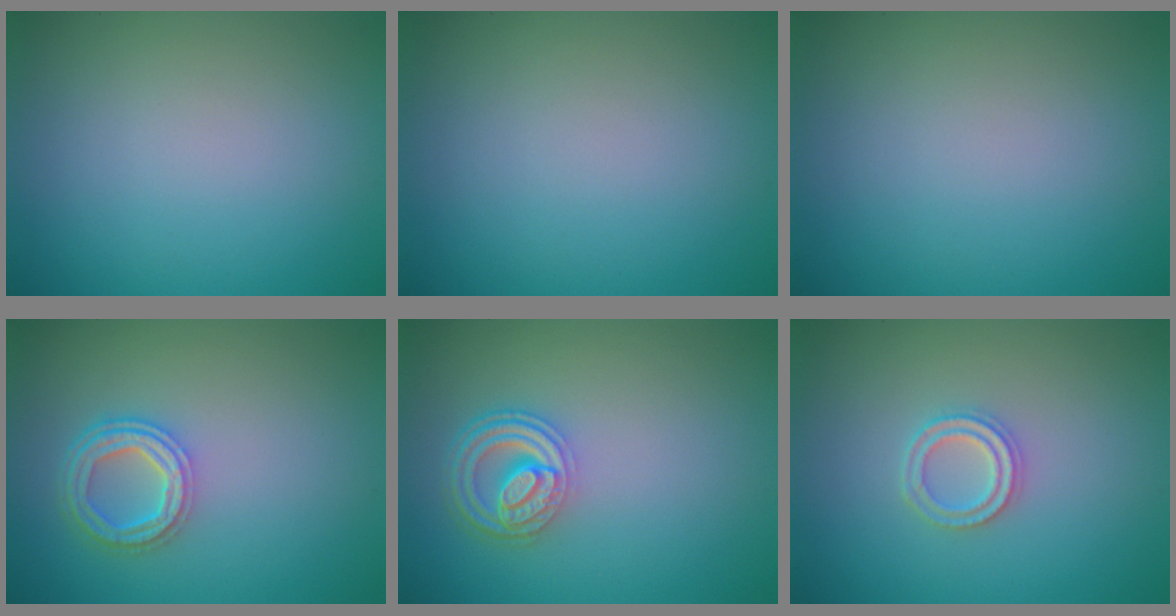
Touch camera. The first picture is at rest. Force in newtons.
{"total": 0.0}
{"total": 0.0}
{"total": 4.2, "press": 3.3, "slide": 2.6}
{"total": 4.6, "press": 3.6, "slide": 2.9}
{"total": 2.2, "press": 2.2, "slide": 0.5}